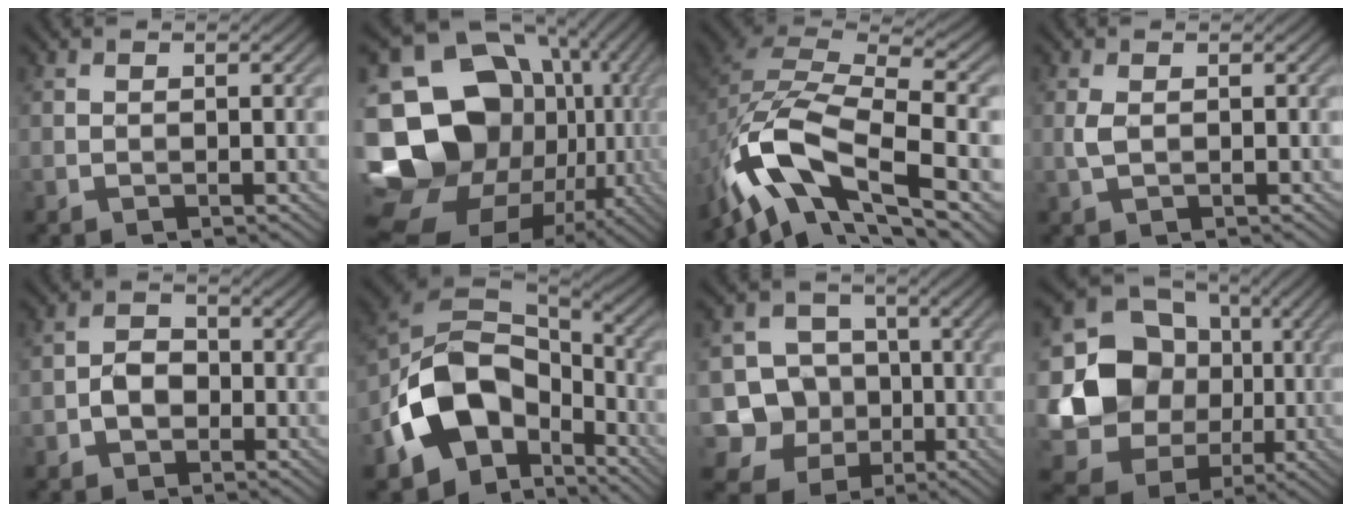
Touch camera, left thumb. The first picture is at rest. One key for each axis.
{"total": 22.3, "fx": -3.2, "fy": 18.5, "fz": 12.0, "tx": -0.267, "ty": -0.001, "tz": -0.068}
{"total": 13.8, "fx": -6.9, "fy": 6.3, "fz": 10.1, "tx": -0.201, "ty": -0.010, "tz": -0.129}
{"total": 1.5, "fx": 0.1, "fy": 0.5, "fz": 1.4, "tx": -0.042, "ty": 0.003, "tz": 0.004}
{"total": 2.9, "fx": -1.2, "fy": 2.1, "fz": 1.6, "tx": -0.028, "ty": 0.005, "tz": -0.025}
{"total": 13.5, "fx": -5.6, "fy": 9.1, "fz": 8.2, "tx": -0.161, "ty": -0.015, "tz": -0.113}
{"total": 9.4, "fx": -2.3, "fy": 8.8, "fz": 2.5, "tx": -0.080, "ty": 0.004, "tz": -0.069}
{"total": 15.2, "fx": 0.2, "fy": 14.0, "fz": 6.0, "tx": -0.145, "ty": -0.027, "tz": -0.002}